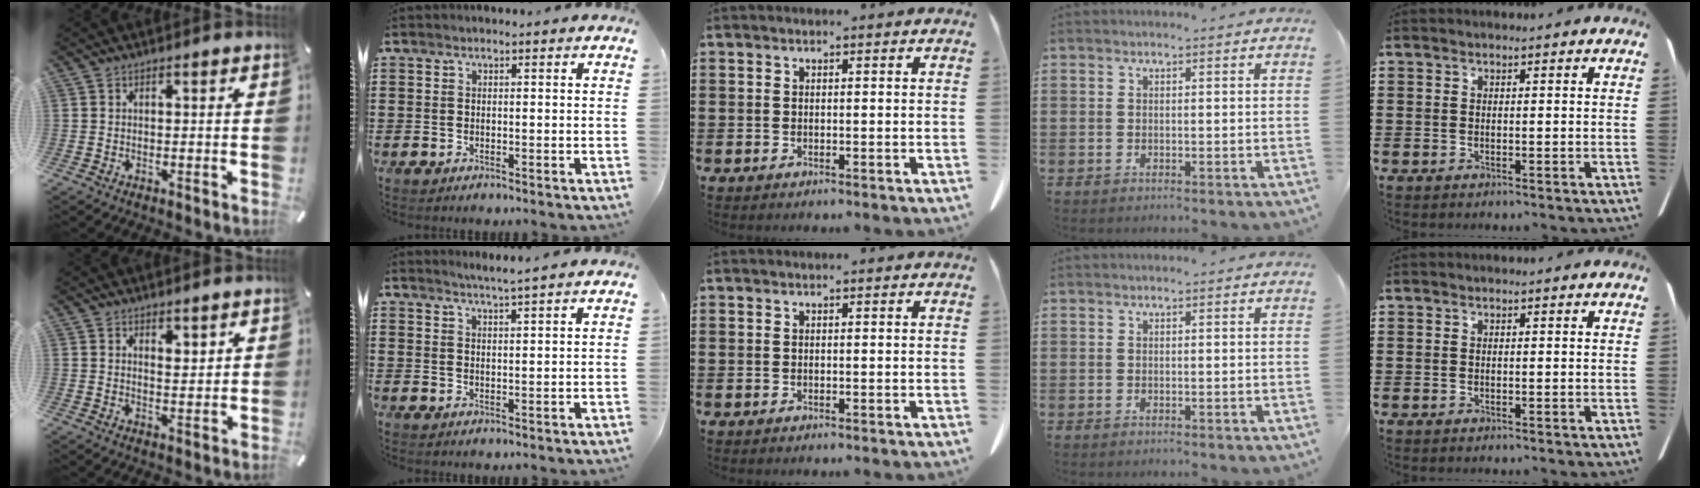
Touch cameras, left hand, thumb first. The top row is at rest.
{"thumb": {"total": 2.8, "force": [2.2, 1.5, 1.0], "torque": [-0.005, -0.011, 0.037]}, "index": {"total": 2.4, "force": [2.3, -0.6, 0.3], "torque": [-0.012, -0.007, 0.042]}}